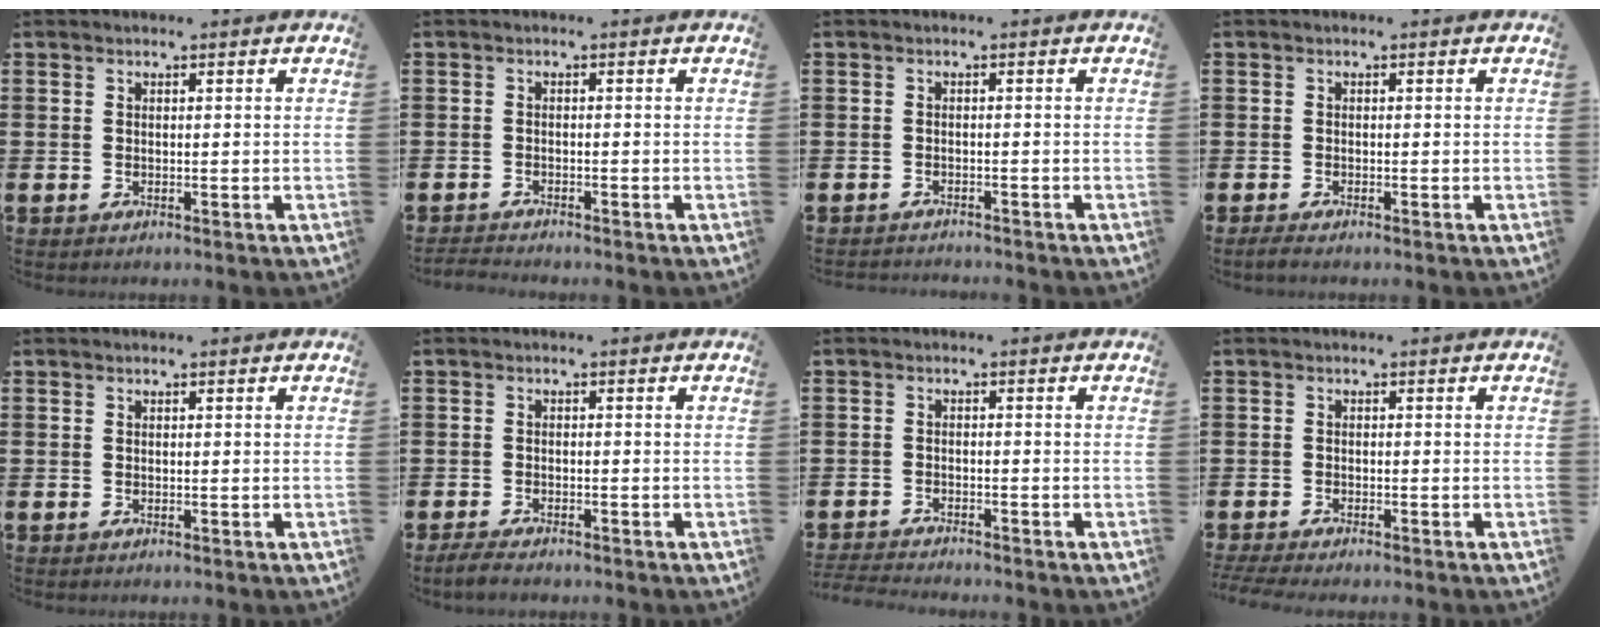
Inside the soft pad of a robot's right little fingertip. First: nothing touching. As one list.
[{"total": 1.2, "force": [-1.2, 0.0, 0.2], "torque": [-0.005, 0.000, -0.024]}, {"total": 1.0, "force": [-1.0, 0.0, -0.1], "torque": [0.000, 0.002, -0.021]}, {"total": 0.9, "force": [-0.6, 0.1, 0.7], "torque": [-0.013, -0.003, -0.011]}, {"total": 0.0}, {"total": 1.7, "force": [-1.4, 0.3, 0.8], "torque": [-0.015, 0.003, -0.028]}, {"total": 1.9, "force": [-1.9, -0.1, 0.0], "torque": [-0.003, 0.001, -0.040]}, {"total": 1.4, "force": [-1.2, 0.1, 0.6], "torque": [-0.011, 0.001, -0.024]}]